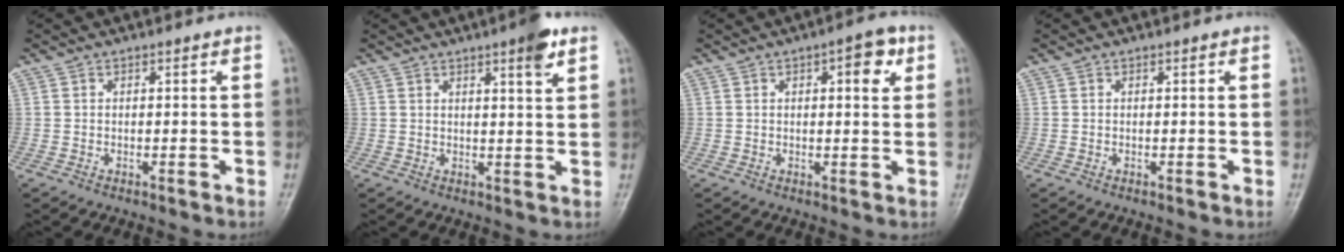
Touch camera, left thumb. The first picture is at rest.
{"total": 4.9, "force": [2.9, 0.6, 3.9], "torque": [-0.051, -0.015, 0.039]}
{"total": 5.6, "force": [2.1, 2.2, 4.7], "torque": [-0.047, -0.001, 0.021]}
{"total": 0.0}